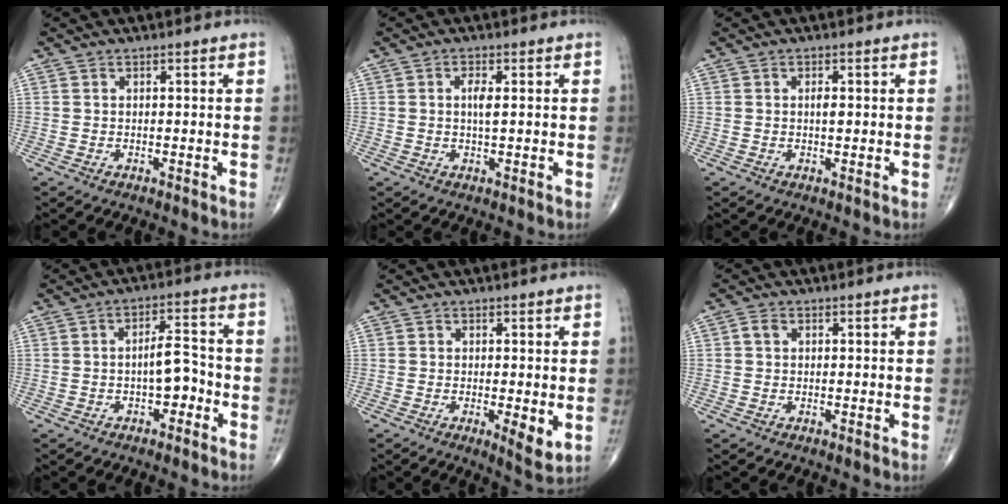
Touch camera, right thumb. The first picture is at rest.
{"total": 2.4, "force": [0.4, 0.6, 2.3], "torque": [-0.044, -0.001, 0.006]}
{"total": 1.4, "force": [0.2, 0.6, 1.3], "torque": [-0.020, 0.001, 0.002]}
{"total": 6.1, "force": [-1.7, 2.9, 5.1], "torque": [-0.064, 0.024, -0.030]}
{"total": 4.5, "force": [-0.6, 1.3, 4.2], "torque": [-0.067, -0.016, -0.011]}
{"total": 1.4, "force": [0.2, 1.1, 0.9], "torque": [-0.014, 0.004, 0.003]}